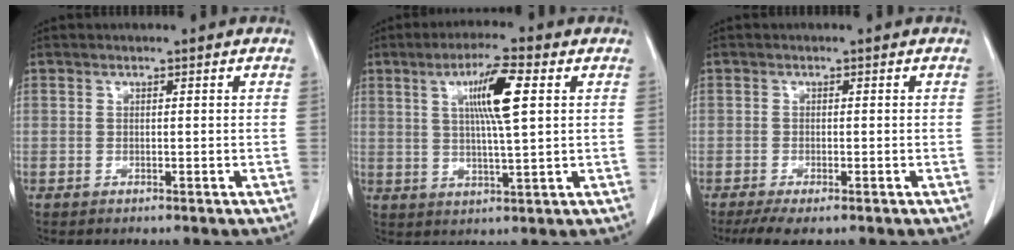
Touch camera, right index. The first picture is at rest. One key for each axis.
{"total": 8.6, "fx": 2.6, "fy": 0.3, "fz": 8.2, "tx": -0.147, "ty": 0.004, "tz": 0.044}
{"total": 4.2, "fx": -3.0, "fy": 0.9, "fz": 2.8, "tx": -0.050, "ty": -0.012, "tz": -0.048}